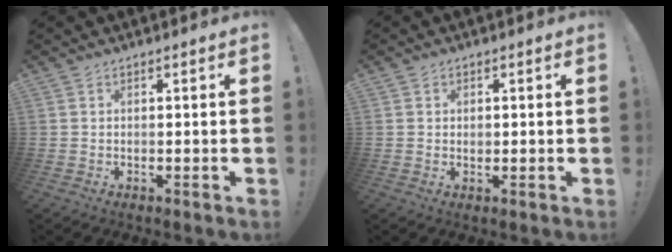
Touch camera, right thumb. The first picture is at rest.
{"total": 1.3, "force": [0.4, 1.2, 0.1], "torque": [0.005, 0.001, 0.005]}